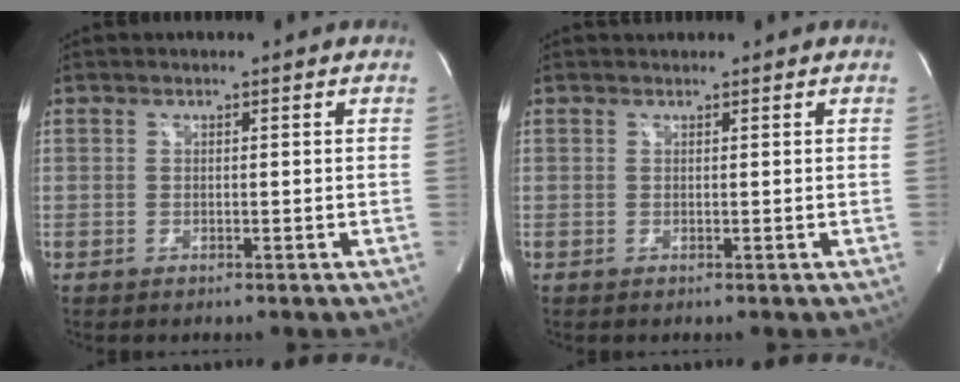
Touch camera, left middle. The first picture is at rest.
{"total": 0.8, "force": [0.8, 0.2, 0.0], "torque": [-0.009, 0.013, 0.015]}